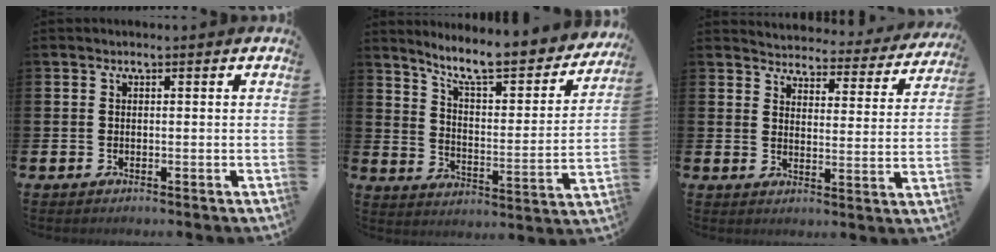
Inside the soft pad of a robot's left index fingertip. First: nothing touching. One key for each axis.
{"total": 9.3, "fx": 8.5, "fy": 1.4, "fz": 3.6, "tx": -0.086, "ty": -0.068, "tz": 0.139}
{"total": 3.8, "fx": 3.7, "fy": 0.6, "fz": 0.2, "tx": -0.019, "ty": -0.037, "tz": 0.058}